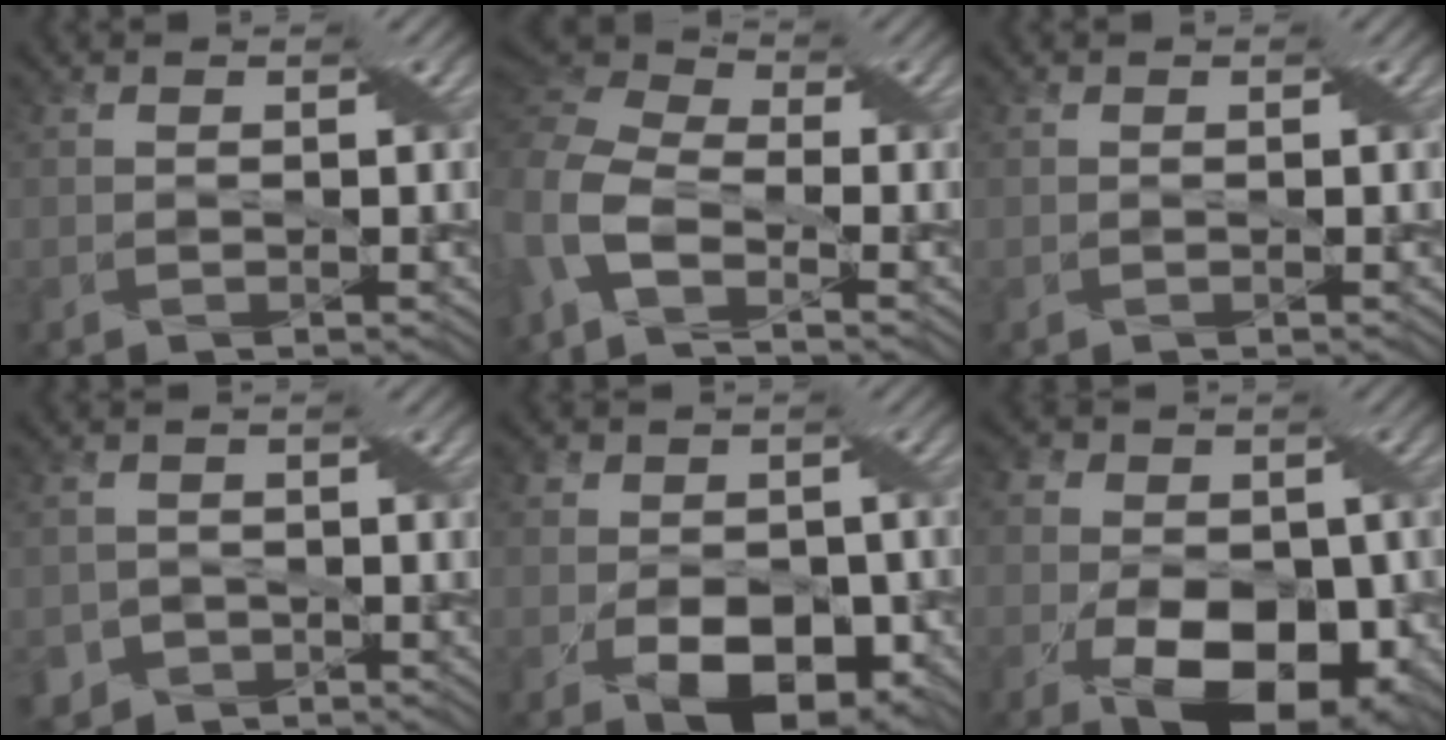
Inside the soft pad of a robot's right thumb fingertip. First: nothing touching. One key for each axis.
{"total": 9.6, "fx": -4.0, "fy": 5.2, "fz": 7.0, "tx": -0.201, "ty": -0.015, "tz": -0.085}
{"total": 0.0}
{"total": 2.9, "fx": -1.7, "fy": 2.4, "fz": 0.5, "tx": -0.010, "ty": 0.002, "tz": -0.030}
{"total": 9.3, "fx": -3.0, "fy": 6.3, "fz": 6.2, "tx": -0.096, "ty": -0.027, "tz": -0.039}
{"total": 14.7, "fx": -4.9, "fy": 9.3, "fz": 10.3, "tx": -0.145, "ty": -0.020, "tz": -0.077}